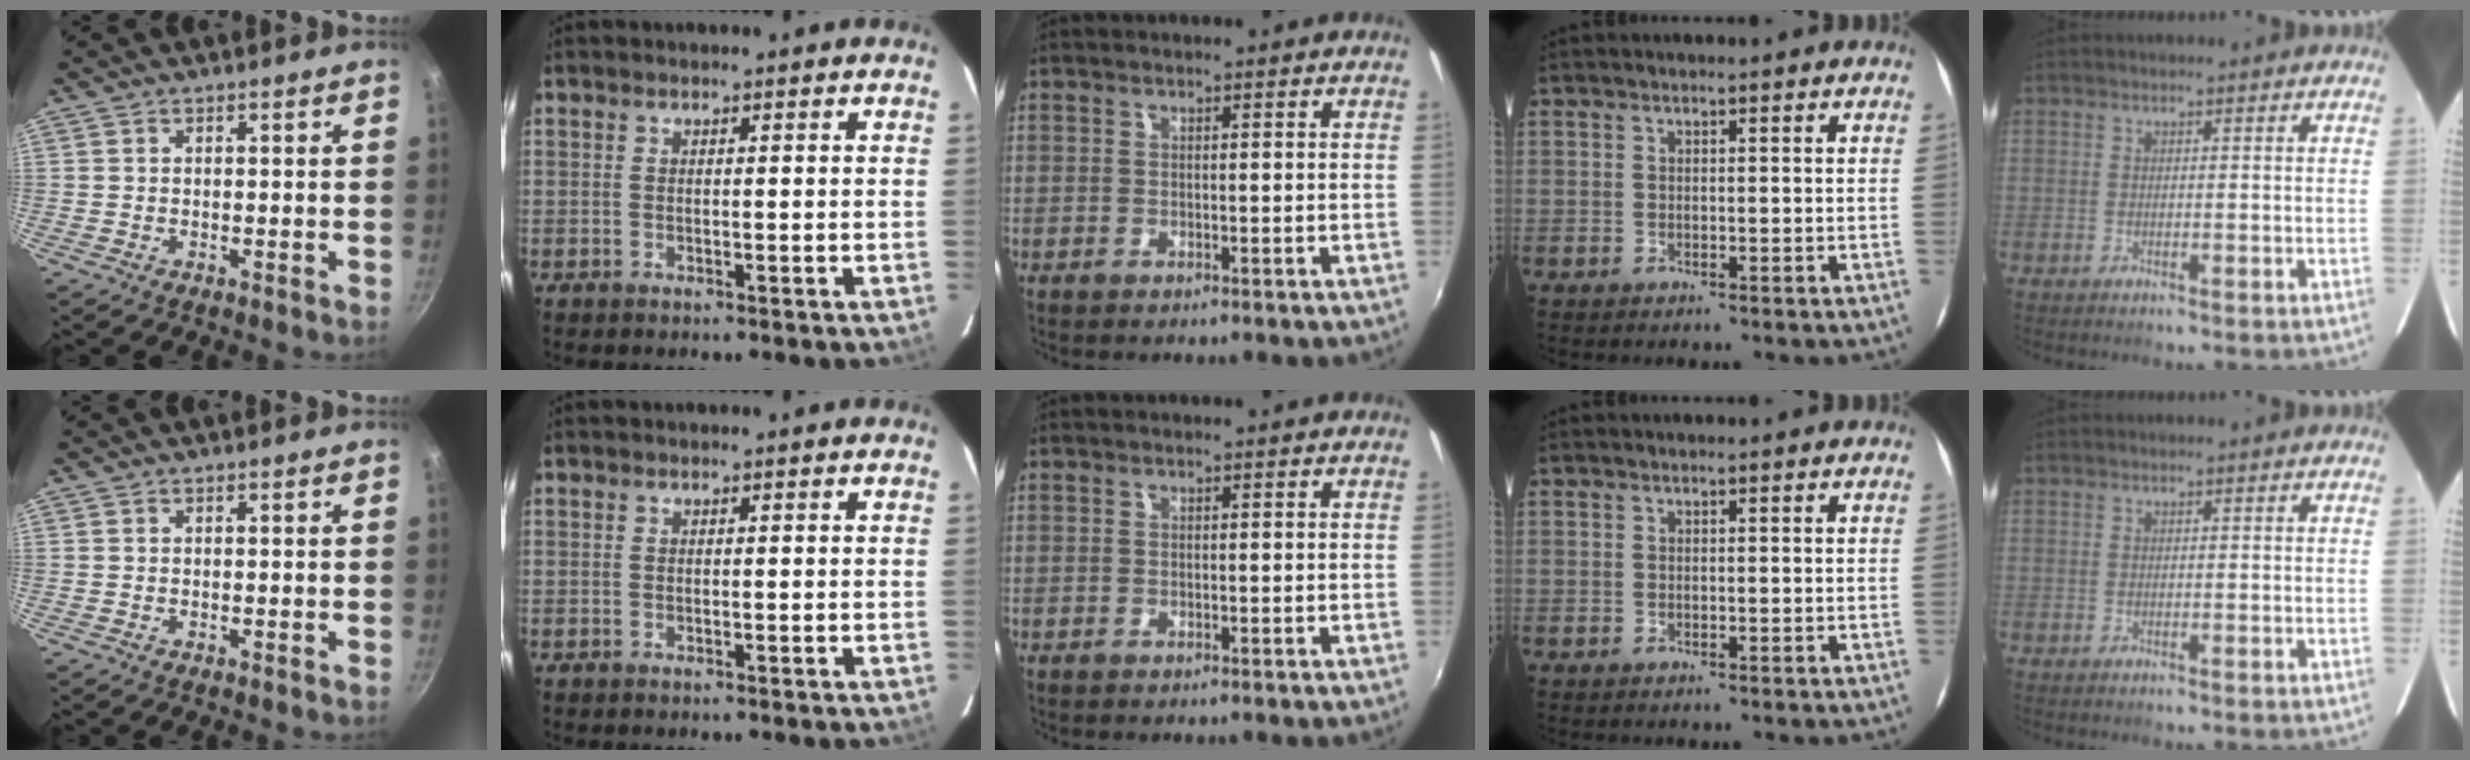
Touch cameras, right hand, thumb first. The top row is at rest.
{}